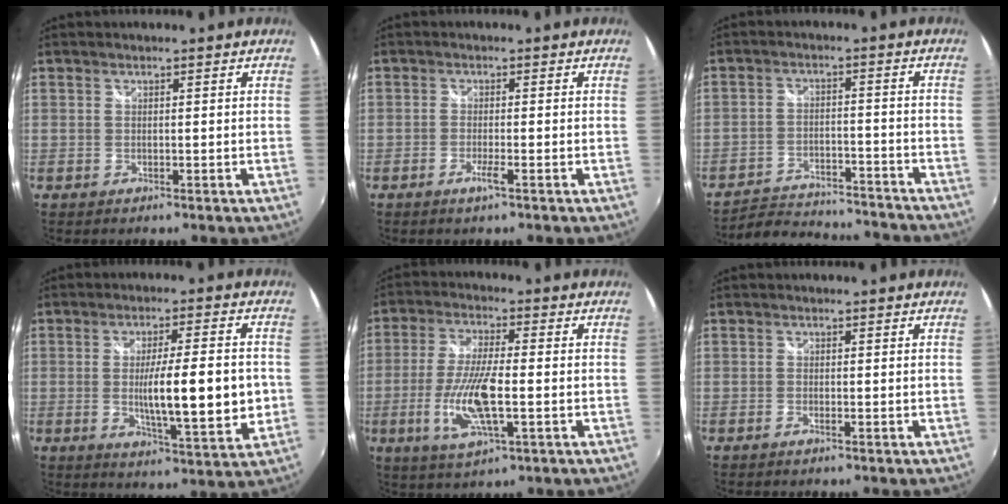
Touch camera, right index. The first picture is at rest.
{"total": 2.0, "force": [-1.1, -0.3, 1.6], "torque": [-0.035, -0.005, -0.024]}
{"total": 17.6, "force": [-16.3, 3.8, 5.4], "torque": [-0.120, 0.006, -0.224]}
{"total": 13.0, "force": [-1.1, 1.9, 12.8], "torque": [-0.205, -0.018, -0.010]}
{"total": 11.5, "force": [-2.6, 3.0, 10.8], "torque": [-0.222, -0.012, -0.050]}
{"total": 0.8, "force": [-0.5, -0.1, 0.6], "torque": [-0.010, 0.000, -0.010]}